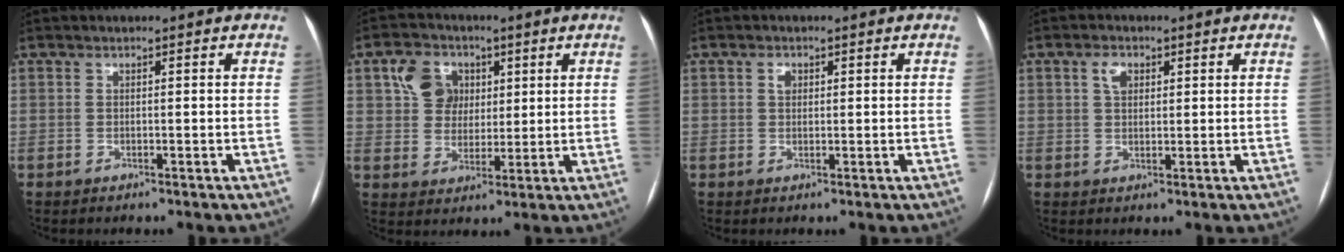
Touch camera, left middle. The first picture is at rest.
{"total": 7.2, "force": [2.7, 6.0, 2.8], "torque": [-0.060, 0.024, 0.053]}
{"total": 1.3, "force": [0.5, 1.0, 0.8], "torque": [-0.015, 0.003, 0.008]}
{"total": 2.8, "force": [1.2, 1.8, 1.8], "torque": [-0.034, 0.009, 0.020]}